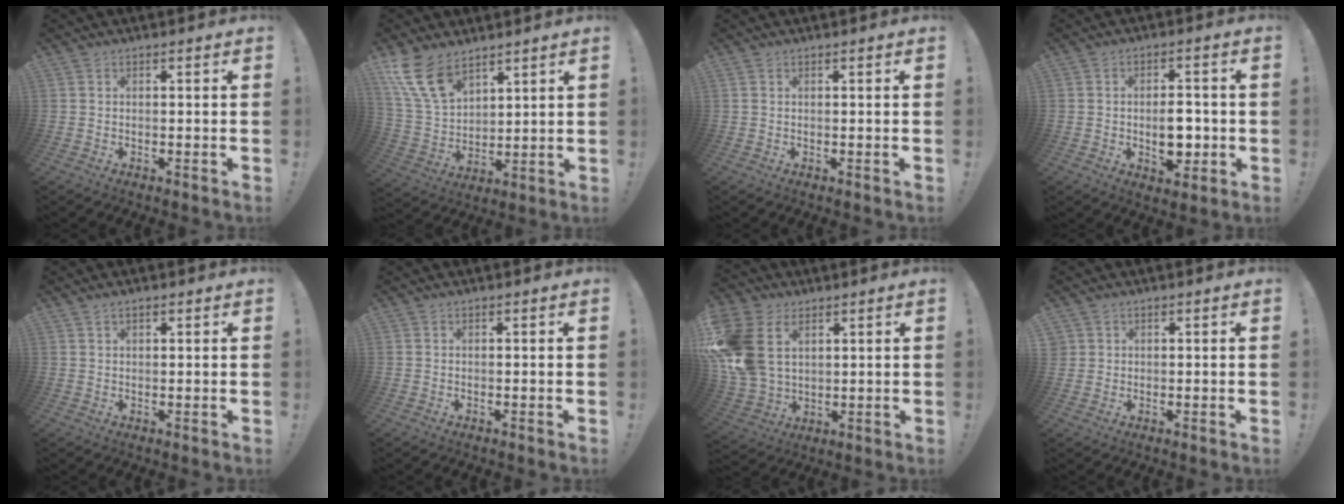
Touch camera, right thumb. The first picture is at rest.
{"total": 12.8, "force": [8.6, 6.8, 6.7], "torque": [-0.143, -0.048, 0.167]}
{"total": 1.0, "force": [-0.6, -0.6, -0.5], "torque": [0.008, 0.005, -0.010]}
{"total": 8.6, "force": [-1.4, 5.2, 6.7], "torque": [-0.093, 0.005, -0.024]}
{"total": 1.3, "force": [0.9, 0.6, 0.6], "torque": [-0.008, -0.002, 0.017]}
{"total": 0.0}
{"total": 17.4, "force": [5.2, 12.8, 10.6], "torque": [-0.226, -0.018, 0.099]}
{"total": 1.8, "force": [0.9, 1.6, 0.2], "torque": [-0.004, -0.002, 0.018]}